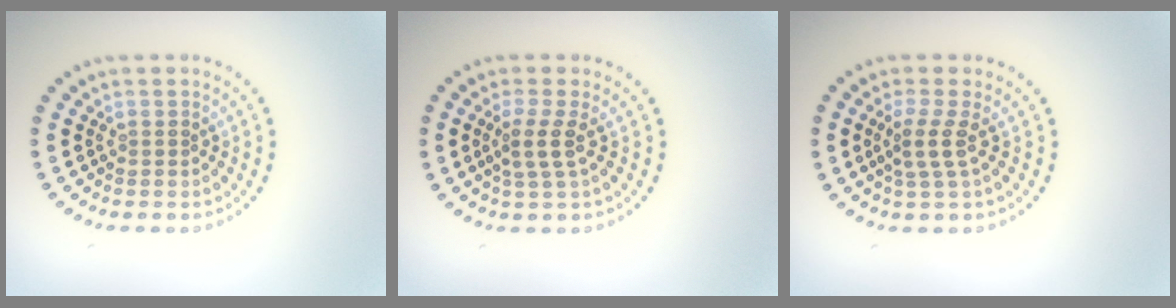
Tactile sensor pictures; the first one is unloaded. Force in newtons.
{"total": 2.3, "press": 1.8, "slide": 1.5}
{"total": 2.1, "press": 1.6, "slide": 1.4}